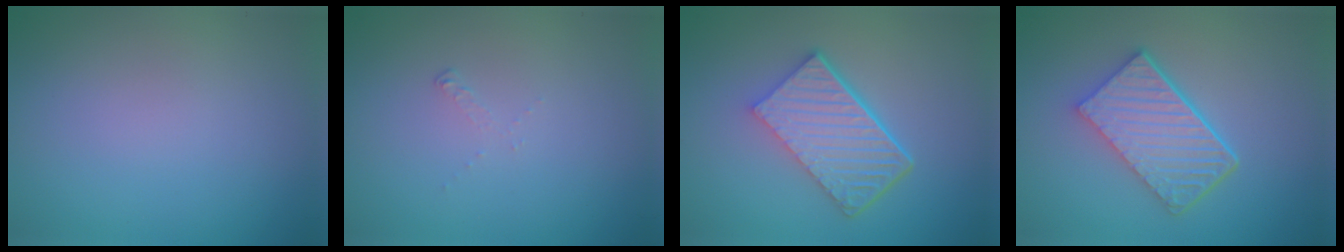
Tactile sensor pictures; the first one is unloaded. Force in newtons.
{"total": 0.6, "press": 0.2, "slide": 0.6}
{"total": 6.7, "press": 4.4, "slide": 4.9}
{"total": 6.1, "press": 4.3, "slide": 4.2}